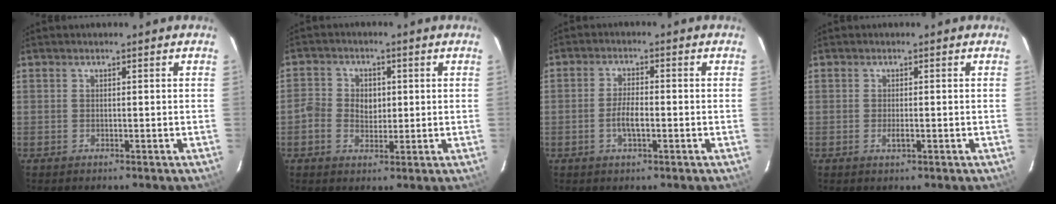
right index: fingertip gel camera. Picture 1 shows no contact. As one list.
[{"total": 4.7, "force": [-0.4, 4.1, 2.2], "torque": [-0.051, 0.013, -0.013]}, {"total": 3.9, "force": [-1.3, 1.2, 3.5], "torque": [-0.070, -0.001, -0.023]}, {"total": 1.4, "force": [-0.5, 0.4, 1.3], "torque": [-0.023, -0.004, -0.008]}]